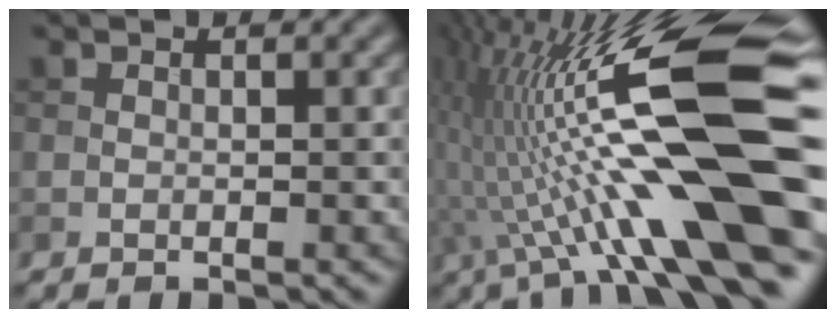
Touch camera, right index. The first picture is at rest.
{"total": 18.1, "force": [-0.2, 3.7, 17.7], "torque": [-0.290, 0.028, -0.004]}